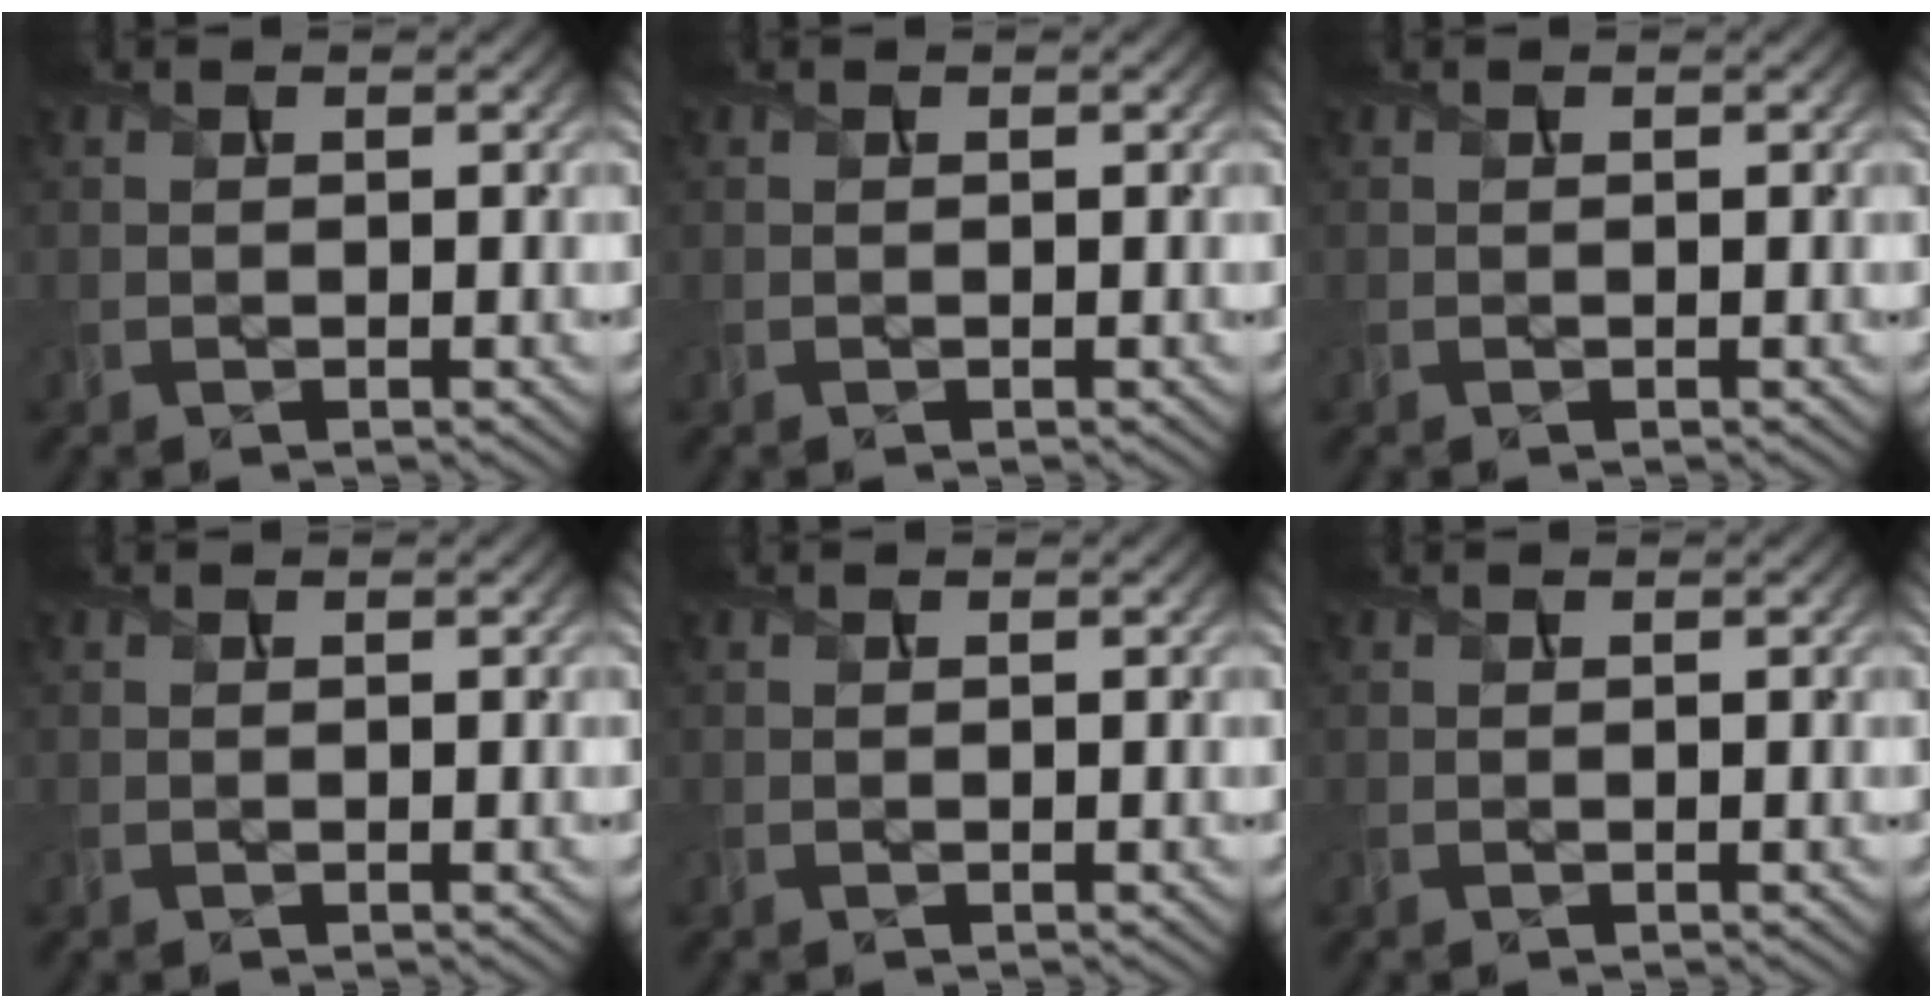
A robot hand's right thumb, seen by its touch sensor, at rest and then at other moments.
{"total": 0.0}
{"total": 0.0}
{"total": 0.0}
{"total": 0.0}
{"total": 0.0}